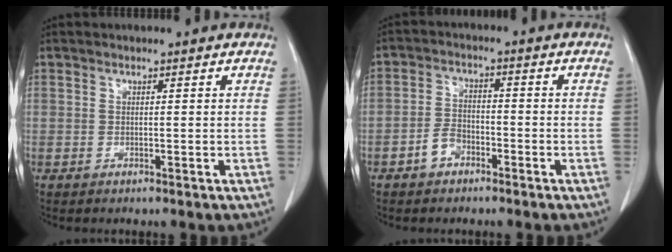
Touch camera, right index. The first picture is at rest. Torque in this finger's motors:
{"motor_torque": [0.13, -0.08, -0.13, -0.03]}